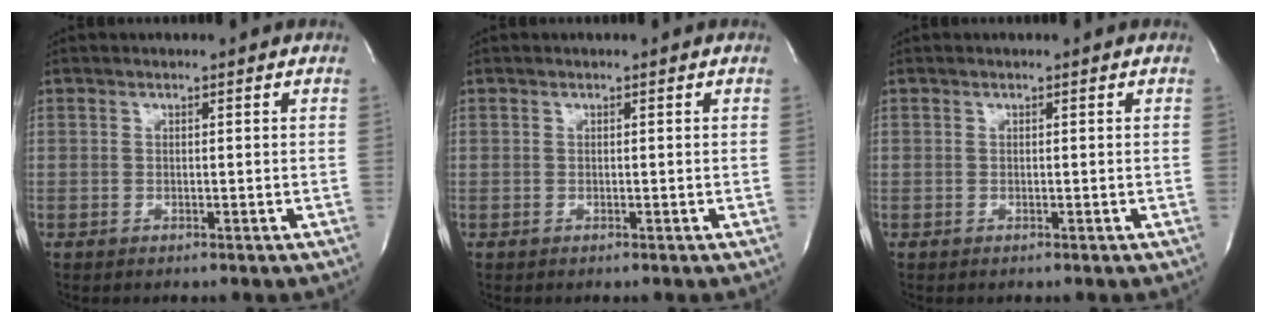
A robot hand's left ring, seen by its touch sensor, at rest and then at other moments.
{"total": 0.0}
{"total": 0.0}